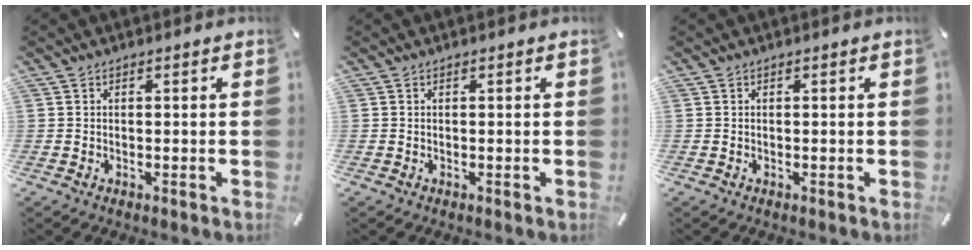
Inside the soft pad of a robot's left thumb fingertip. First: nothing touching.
{"total": 0.0}
{"total": 0.0}